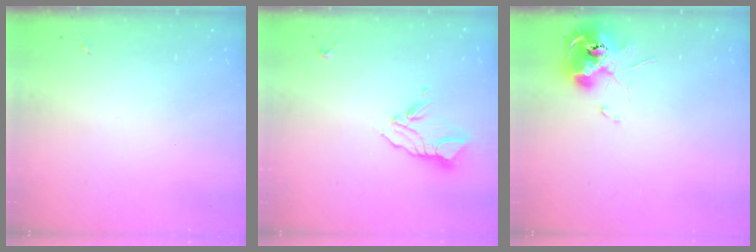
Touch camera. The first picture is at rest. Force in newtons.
{"total": 9.9, "press": 9.8, "slide": 0.8}
{"total": 11.3, "press": 11.3, "slide": 0.6}